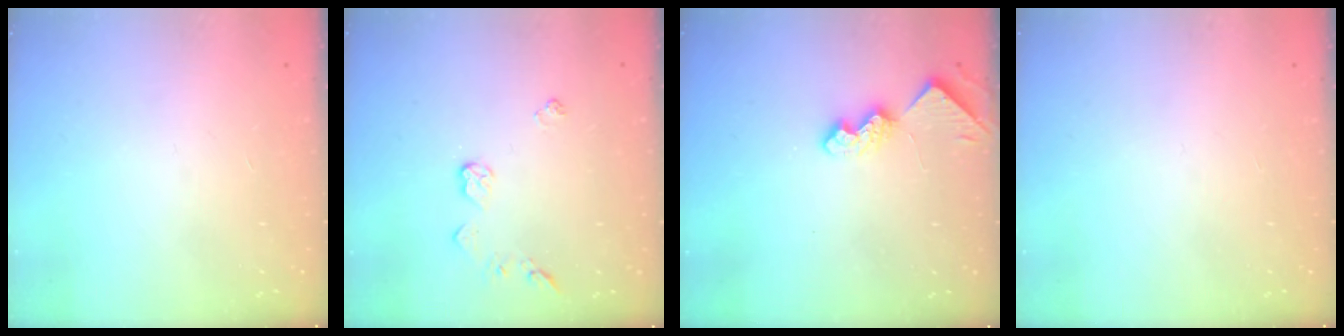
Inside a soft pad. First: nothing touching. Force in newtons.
{"total": 5.2, "press": 5.2, "slide": 0.4}
{"total": 8.5, "press": 8.4, "slide": 0.7}
{"total": 0.0}